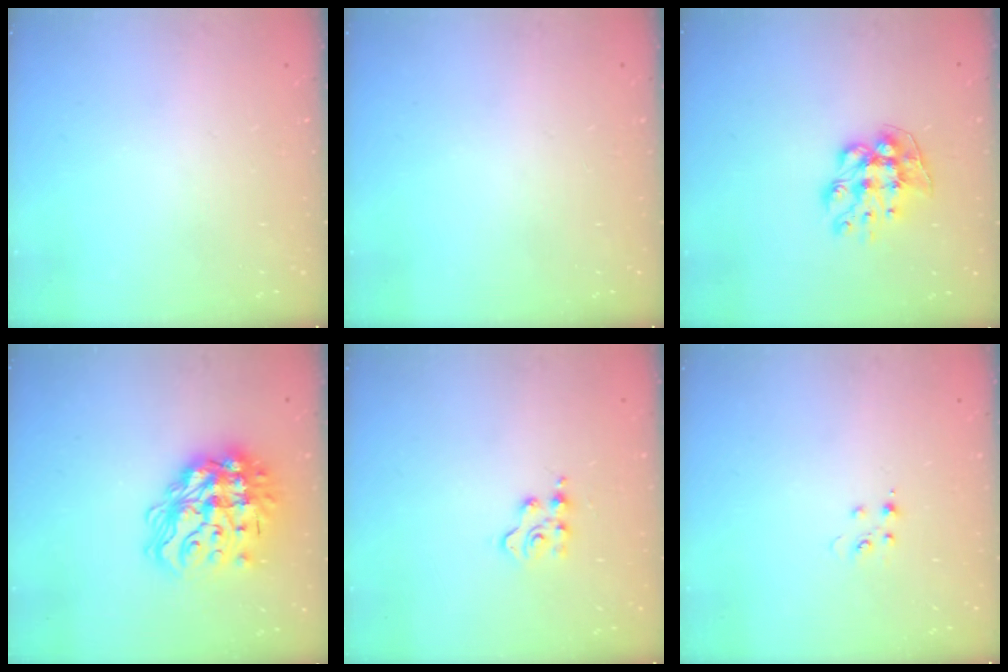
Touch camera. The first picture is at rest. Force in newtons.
{"total": 0.0}
{"total": 9.6, "press": 9.6, "slide": 0.4}
{"total": 21.1, "press": 21.0, "slide": 2.0}
{"total": 3.7, "press": 3.7, "slide": 0.5}
{"total": 3.8, "press": 3.8, "slide": 0.5}